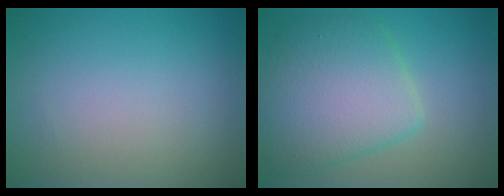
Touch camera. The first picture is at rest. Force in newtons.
{"total": 6.8, "press": 6.8, "slide": 0.1}